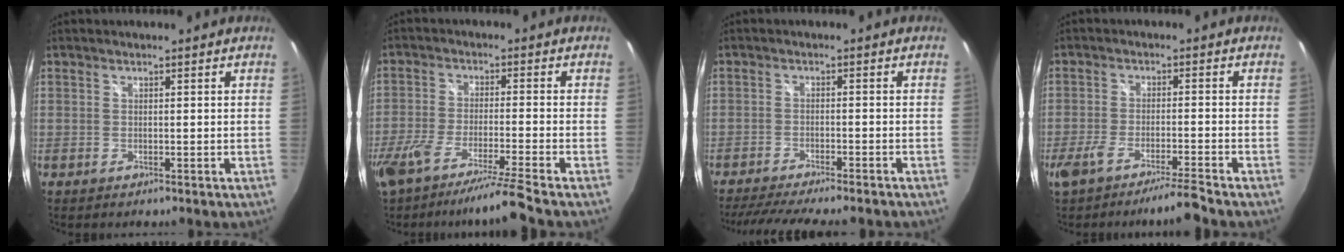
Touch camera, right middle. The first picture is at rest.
{"total": 11.8, "force": [-9.8, -1.6, 6.3], "torque": [-0.129, -0.035, -0.169]}
{"total": 12.9, "force": [-11.3, 1.3, 6.1], "torque": [-0.128, -0.024, -0.169]}
{"total": 6.9, "force": [-5.8, -0.8, 3.7], "torque": [-0.083, -0.015, -0.103]}